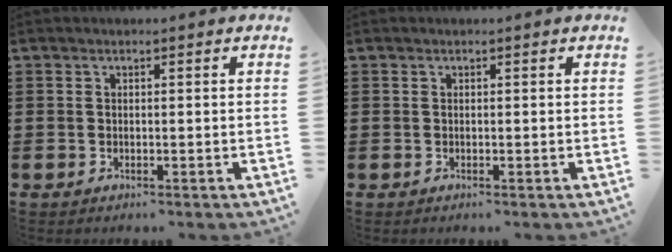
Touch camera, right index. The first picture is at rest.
{"total": 0.0}